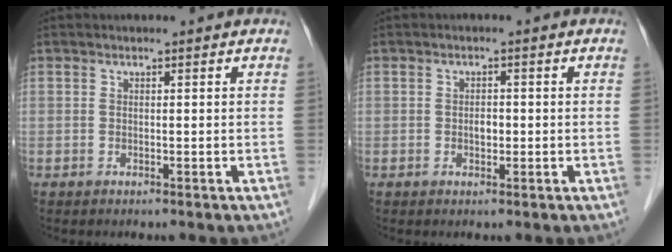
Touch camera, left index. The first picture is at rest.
{"total": 1.5, "force": [-0.3, 0.9, 1.2], "torque": [-0.019, 0.002, -0.002]}